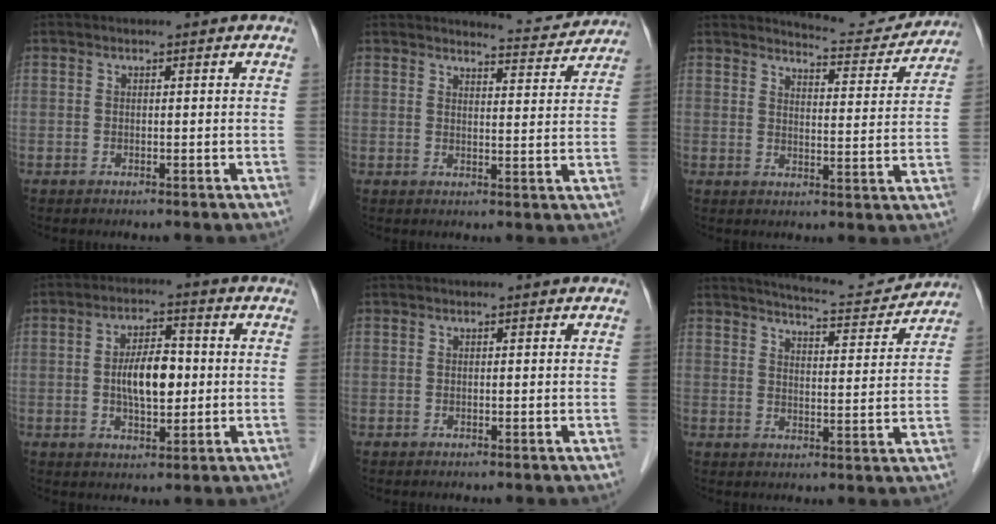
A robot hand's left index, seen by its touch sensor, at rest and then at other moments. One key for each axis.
{"total": 5.8, "fx": 5.8, "fy": 0.4, "fz": -0.3, "tx": -0.001, "ty": -0.016, "tz": 0.065}
{"total": 8.8, "fx": 8.8, "fy": 0.9, "fz": 0.3, "tx": 0.000, "ty": -0.019, "tz": 0.107}
{"total": 7.4, "fx": -0.2, "fy": 2.9, "fz": 6.8, "tx": -0.128, "ty": 0.005, "tz": -0.006}
{"total": 0.0}
{"total": 10.5, "fx": 10.2, "fy": 0.9, "fz": 2.1, "tx": -0.033, "ty": -0.005, "tz": 0.134}